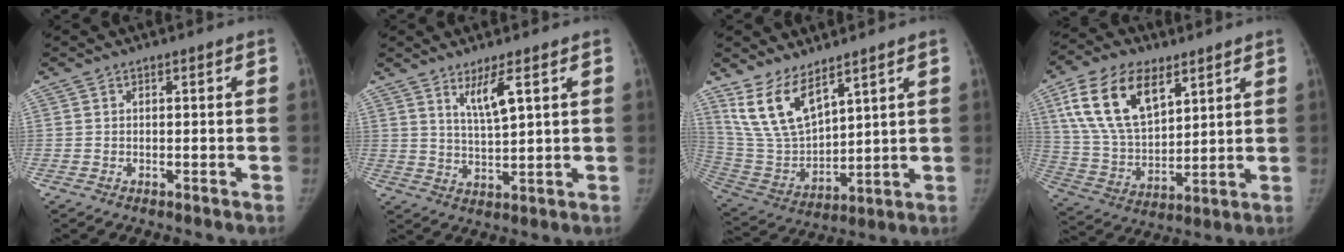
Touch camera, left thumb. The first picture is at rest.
{"total": 5.7, "force": [3.1, 0.7, 4.7], "torque": [-0.089, -0.029, 0.065]}
{"total": 12.9, "force": [8.6, 5.5, 8.0], "torque": [-0.138, -0.045, 0.195]}
{"total": 18.2, "force": [8.8, 9.9, 12.5], "torque": [-0.208, -0.028, 0.172]}